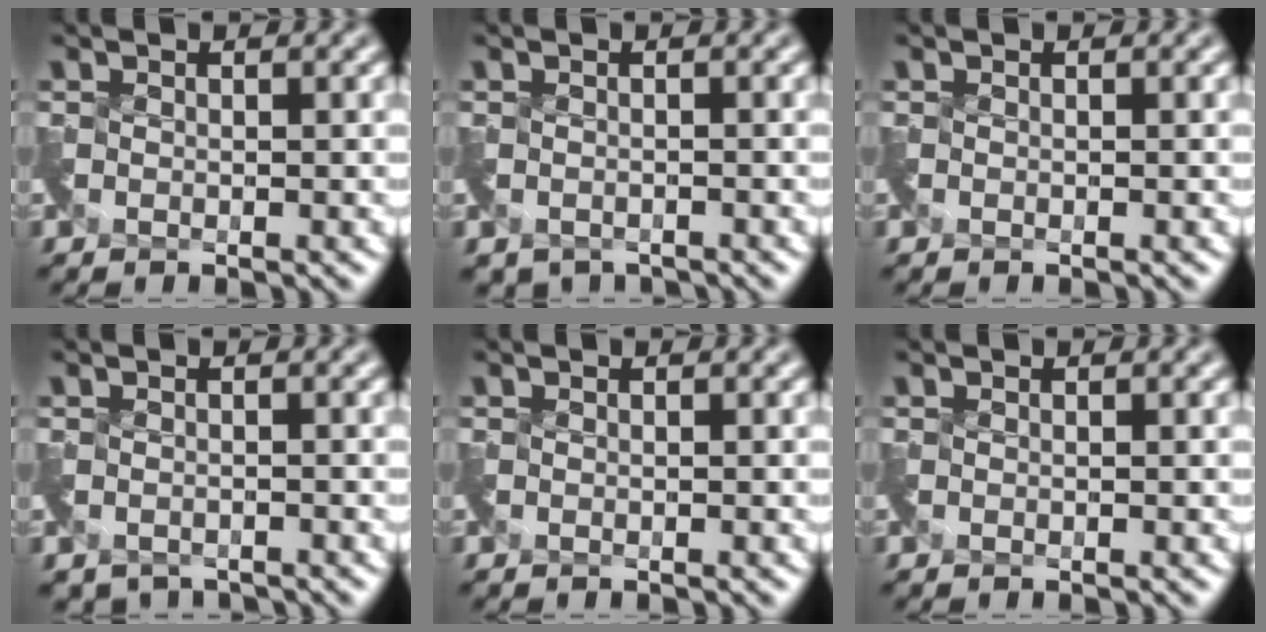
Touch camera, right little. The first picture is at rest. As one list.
[{"total": 2.3, "force": [-1.5, 1.5, 0.9], "torque": [-0.019, -0.021, -0.023]}, {"total": 0.0}, {"total": 2.5, "force": [-1.8, 1.5, 0.8], "torque": [-0.017, -0.022, -0.028]}, {"total": 0.0}, {"total": 0.0}]